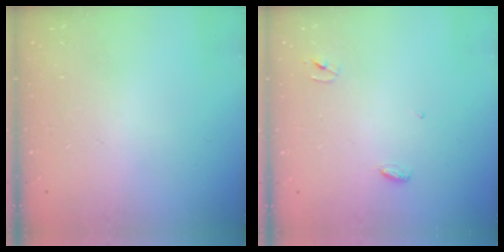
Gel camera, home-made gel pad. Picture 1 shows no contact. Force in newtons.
{"total": 3.3, "press": 3.3, "slide": 0.3}